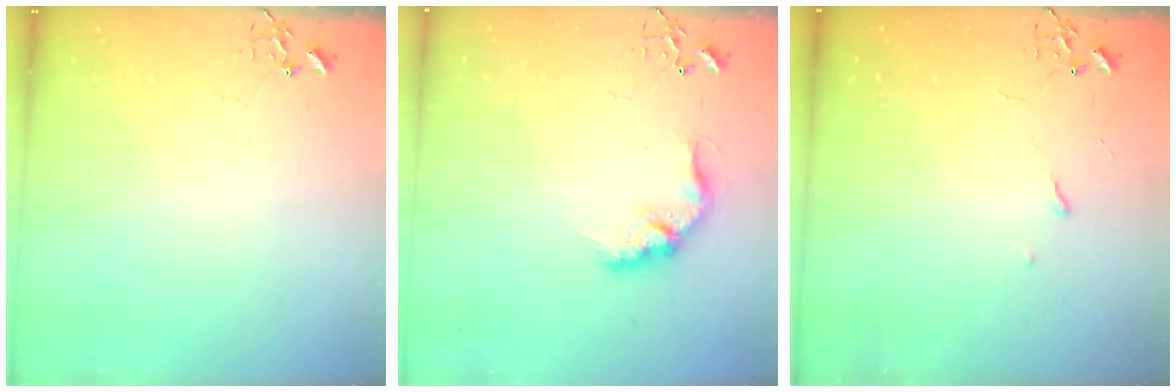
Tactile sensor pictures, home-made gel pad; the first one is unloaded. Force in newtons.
{"total": 12.4, "press": 12.4, "slide": 0.6}
{"total": 2.9, "press": 2.8, "slide": 0.5}